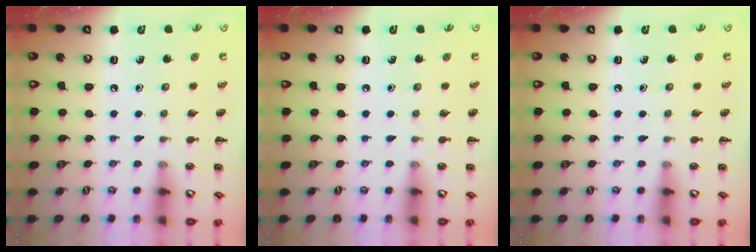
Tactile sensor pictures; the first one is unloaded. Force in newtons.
{"total": 0.0}
{"total": 0.0}